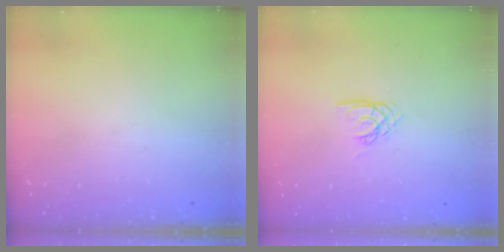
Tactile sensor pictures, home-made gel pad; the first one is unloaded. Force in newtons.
{"total": 3.1, "press": 3.1, "slide": 0.2}